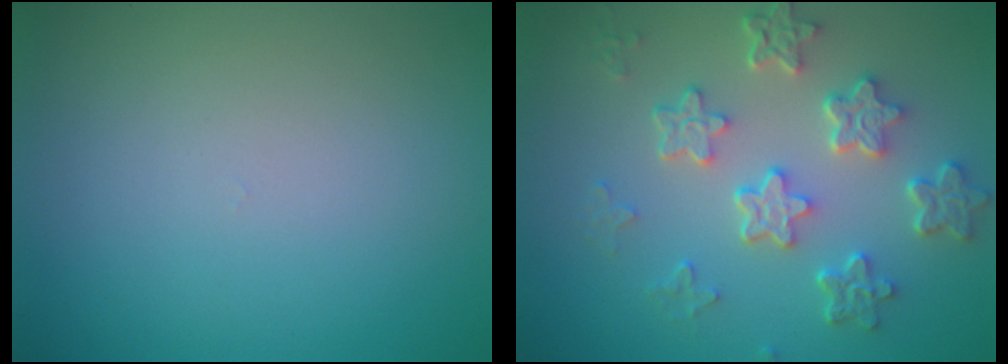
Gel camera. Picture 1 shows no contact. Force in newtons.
{"total": 5.3, "press": 4.1, "slide": 3.4}